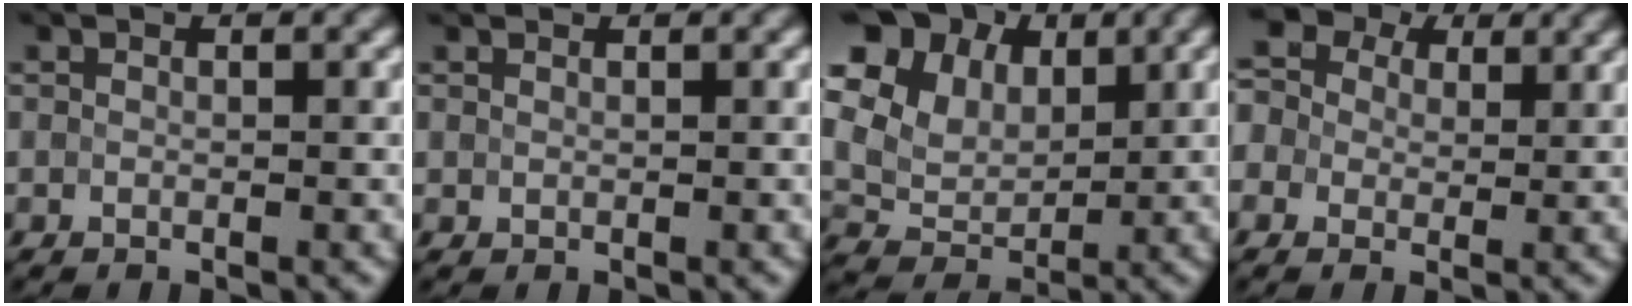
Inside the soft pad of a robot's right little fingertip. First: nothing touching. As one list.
[{"total": 0.9, "force": [0.8, 0.4, 0.0], "torque": [-0.001, 0.001, 0.016]}, {"total": 11.1, "force": [5.3, 8.2, 5.3], "torque": [-0.103, 0.020, 0.098]}, {"total": 10.1, "force": [4.0, 8.0, 4.7], "torque": [-0.113, 0.047, 0.040]}]